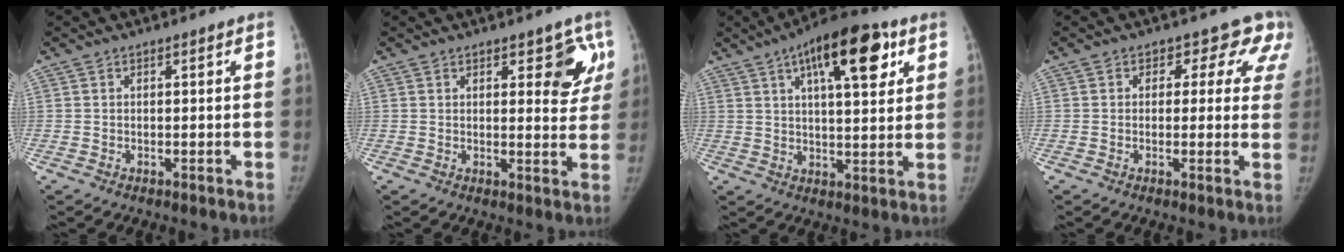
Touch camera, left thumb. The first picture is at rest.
{"total": 6.6, "force": [3.2, 3.1, 4.9], "torque": [-0.019, -0.016, 0.034]}
{"total": 16.1, "force": [7.4, 5.9, 13.1], "torque": [-0.167, -0.009, 0.107]}
{"total": 8.0, "force": [5.3, 5.6, 2.5], "torque": [0.030, -0.009, 0.031]}